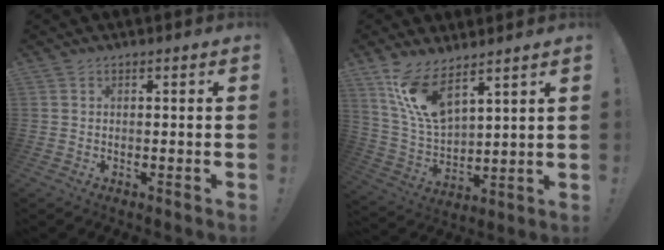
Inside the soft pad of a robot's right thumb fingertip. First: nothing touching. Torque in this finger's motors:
{"motor_torque": [1.67, 1.77, 0.42, 0.45, 0.11]}